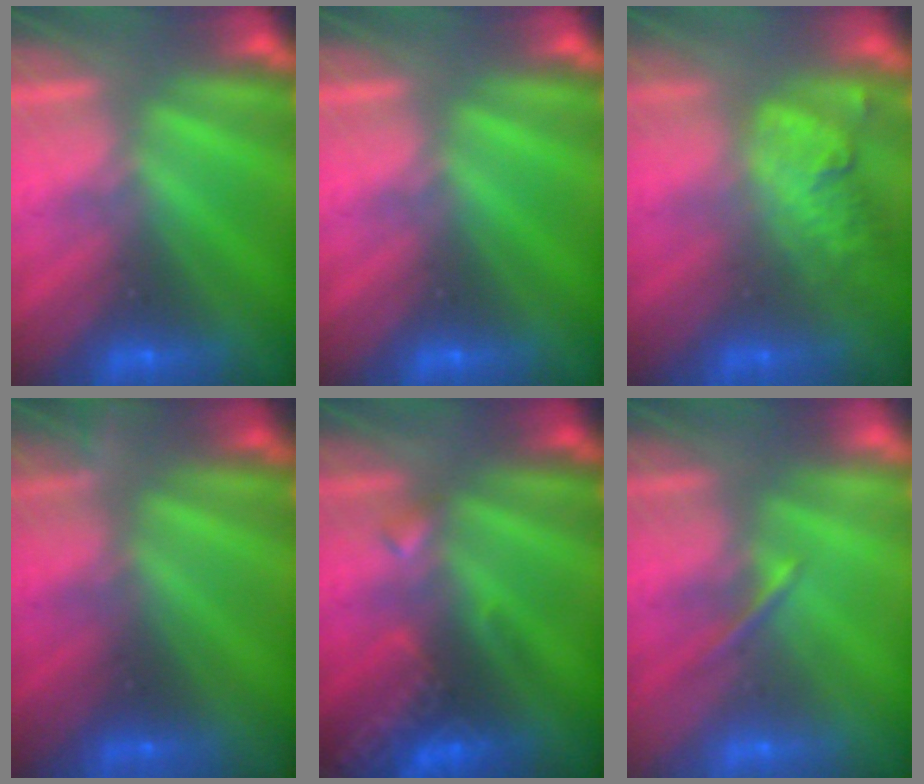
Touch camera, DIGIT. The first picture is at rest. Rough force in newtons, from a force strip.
{"total": 0.0}
{"total": 2.8}
{"total": 4.5}
{"total": 2.6}
{"total": 1.4}